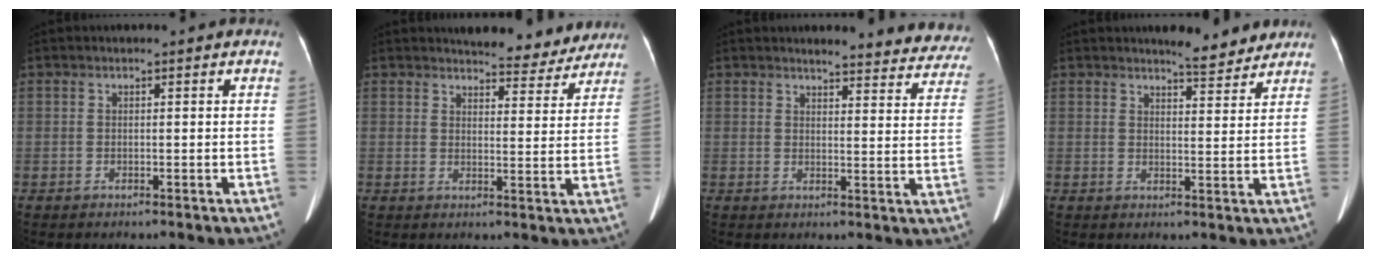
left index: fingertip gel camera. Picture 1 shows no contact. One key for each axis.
{"total": 8.9, "fx": 8.5, "fy": 2.0, "fz": 1.7, "tx": -0.009, "ty": -0.014, "tz": 0.091}
{"total": 13.7, "fx": 13.1, "fy": 2.4, "fz": 3.2, "tx": -0.003, "ty": -0.047, "tz": 0.122}
{"total": 5.1, "fx": 4.8, "fy": 1.0, "fz": 1.6, "tx": -0.026, "ty": -0.005, "tz": 0.060}